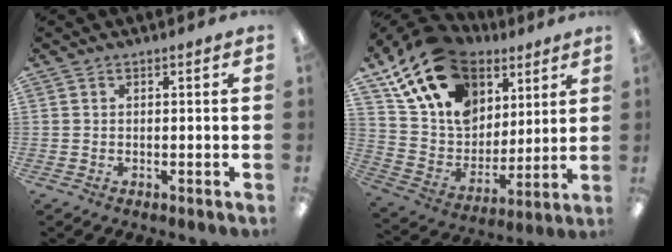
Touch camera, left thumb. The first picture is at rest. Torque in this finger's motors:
{"motor_torque": [2.51, 2.51, 1.36, -1.41, 0.54]}